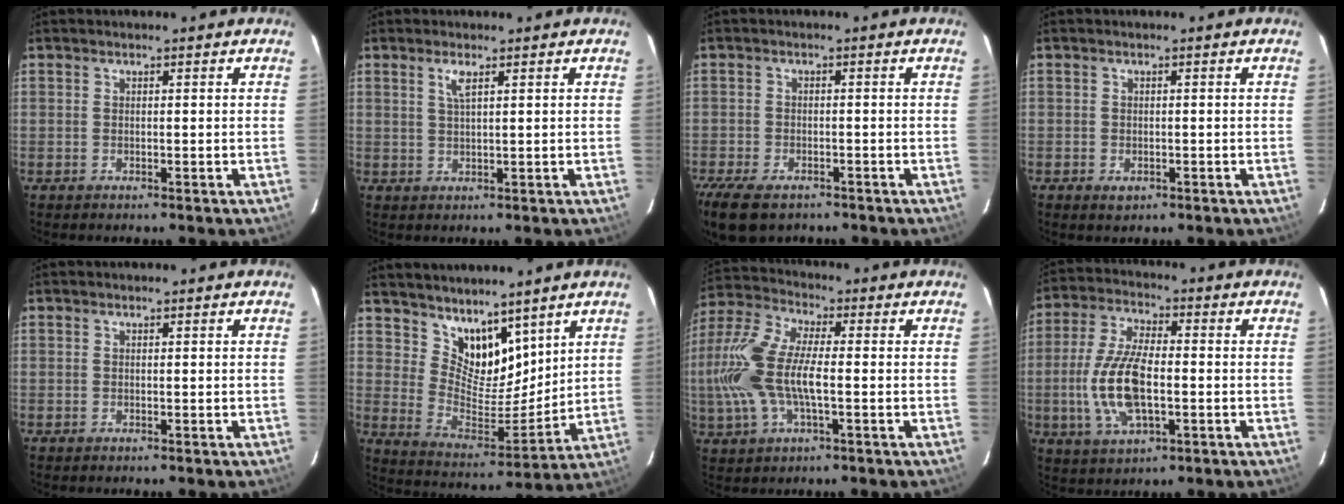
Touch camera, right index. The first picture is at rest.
{"total": 2.2, "force": [1.2, 0.3, 1.9], "torque": [-0.037, 0.001, 0.023]}
{"total": 10.2, "force": [-7.2, 4.9, 5.3], "torque": [-0.140, -0.036, -0.130]}
{"total": 2.0, "force": [-1.0, 1.5, 0.9], "torque": [-0.015, -0.002, -0.013]}
{"total": 0.0}
{"total": 12.1, "force": [8.8, 6.3, 5.4], "torque": [-0.094, -0.006, 0.173]}
{"total": 15.2, "force": [-1.8, 6.0, 13.8], "torque": [-0.300, 0.005, -0.041]}
{"total": 13.0, "force": [-2.3, 5.5, 11.6], "torque": [-0.246, 0.000, -0.041]}